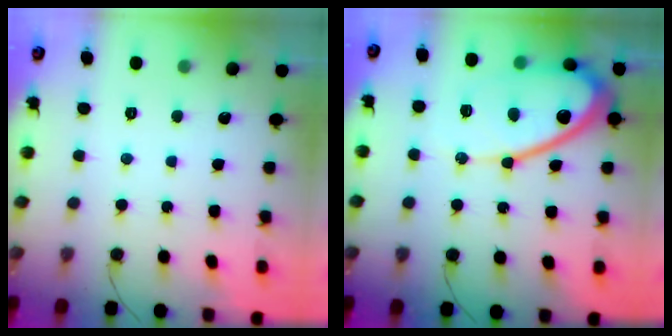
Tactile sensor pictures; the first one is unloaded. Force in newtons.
{"total": 14.6, "press": 14.6, "slide": 1.1}